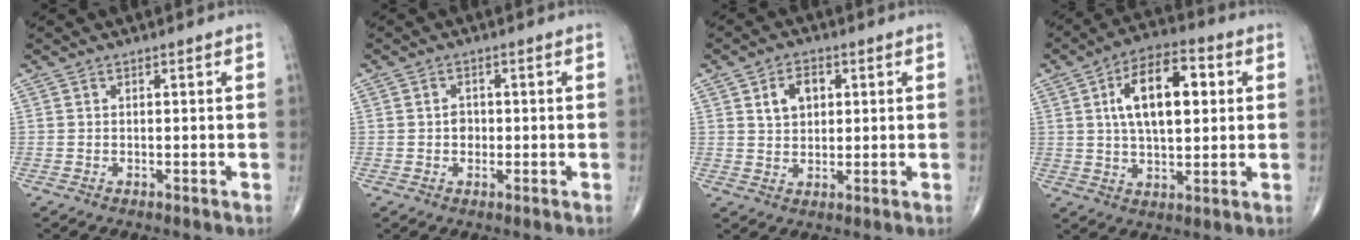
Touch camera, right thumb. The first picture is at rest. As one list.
[{"total": 2.2, "force": [-0.1, 1.8, 1.3], "torque": [-0.010, 0.004, -0.002]}, {"total": 5.6, "force": [1.9, 4.0, 3.6], "torque": [-0.039, -0.002, 0.032]}, {"total": 14.6, "force": [3.3, 7.2, 12.3], "torque": [-0.188, 0.008, 0.053]}]